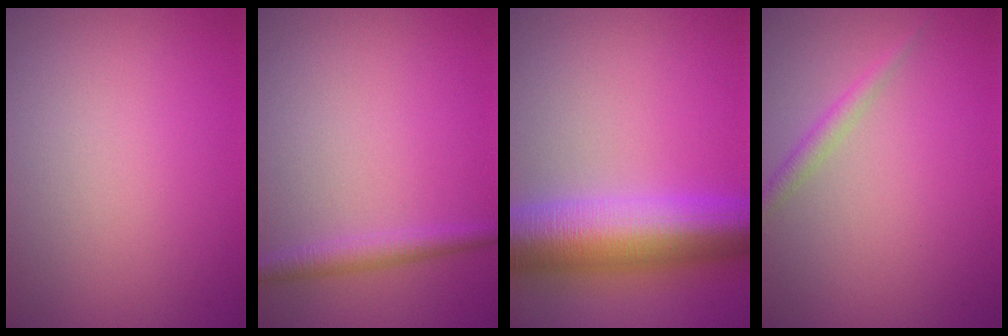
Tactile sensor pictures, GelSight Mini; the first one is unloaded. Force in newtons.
{"total": 1.9, "press": 1.9, "slide": 0.0}
{"total": 10.7, "press": 10.6, "slide": 0.2}
{"total": 1.4, "press": 1.4, "slide": 0.1}